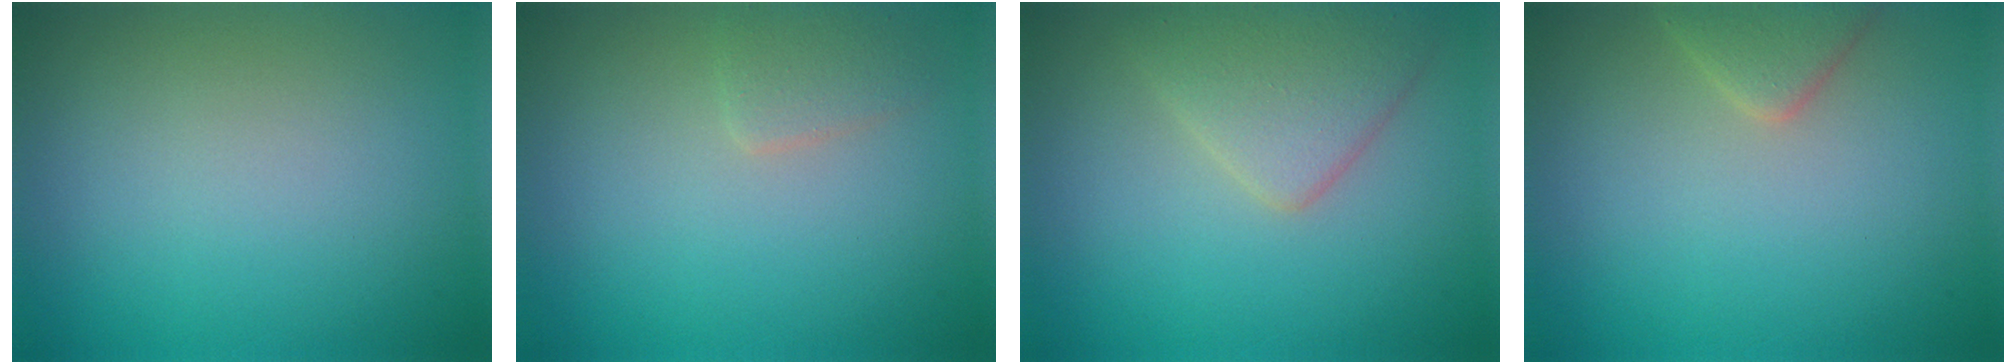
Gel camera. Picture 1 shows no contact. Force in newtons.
{"total": 1.5, "press": 1.5, "slide": 0.1}
{"total": 3.8, "press": 3.8, "slide": 0.1}
{"total": 2.3, "press": 2.3, "slide": 0.1}